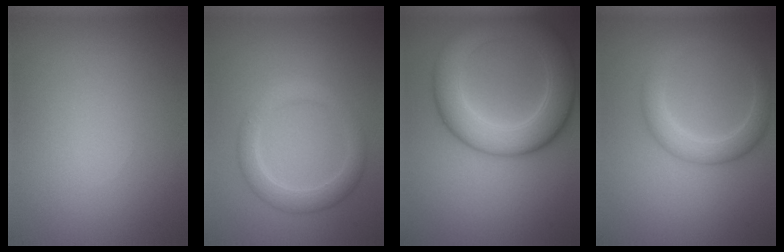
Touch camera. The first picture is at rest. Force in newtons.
{"total": 2.9, "press": 2.9, "slide": 0.2}
{"total": 7.9, "press": 7.9, "slide": 0.1}
{"total": 3.2, "press": 3.2, "slide": 0.1}